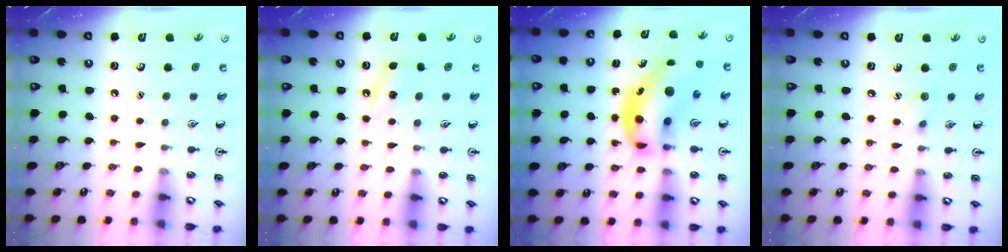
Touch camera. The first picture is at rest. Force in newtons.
{"total": 4.1, "press": 3.9, "slide": 1.4}
{"total": 13.3, "press": 12.8, "slide": 3.9}
{"total": 5.0, "press": 4.8, "slide": 1.4}